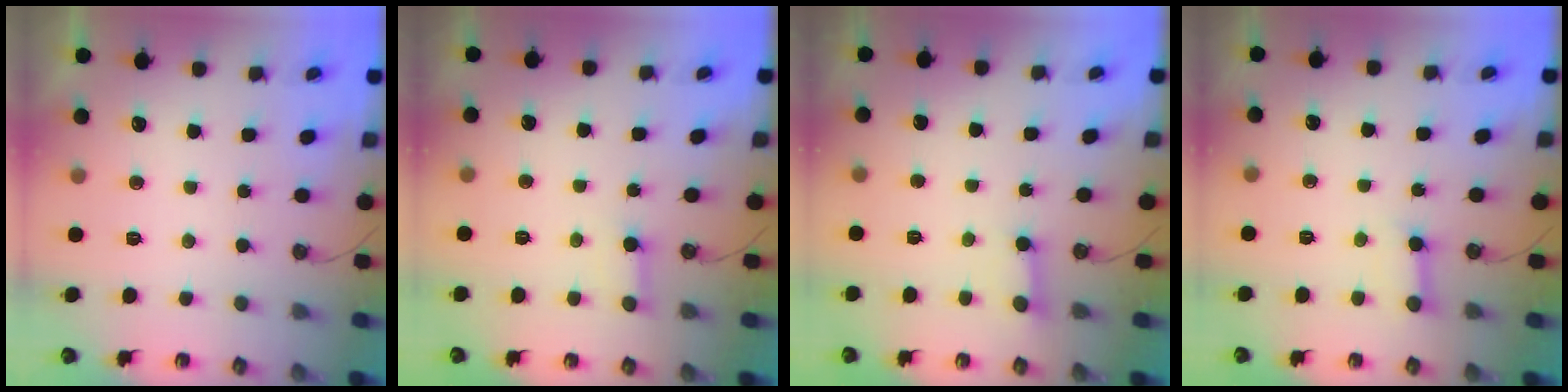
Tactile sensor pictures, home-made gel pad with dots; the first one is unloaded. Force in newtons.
{"total": 2.4, "press": 2.4, "slide": 0.1}
{"total": 2.4, "press": 2.4, "slide": 0.2}
{"total": 3.6, "press": 3.6, "slide": 0.5}